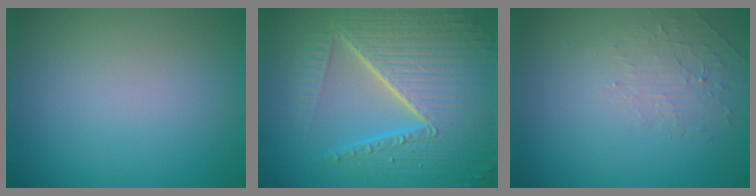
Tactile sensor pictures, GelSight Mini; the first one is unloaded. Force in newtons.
{"total": 10.4, "press": 6.5, "slide": 8.1}
{"total": 1.8, "press": 0.5, "slide": 1.7}